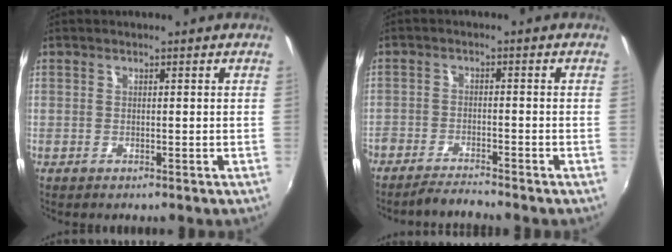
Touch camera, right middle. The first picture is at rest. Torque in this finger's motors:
{"motor_torque": [1.13, -1.01, 0.21, 0.14]}